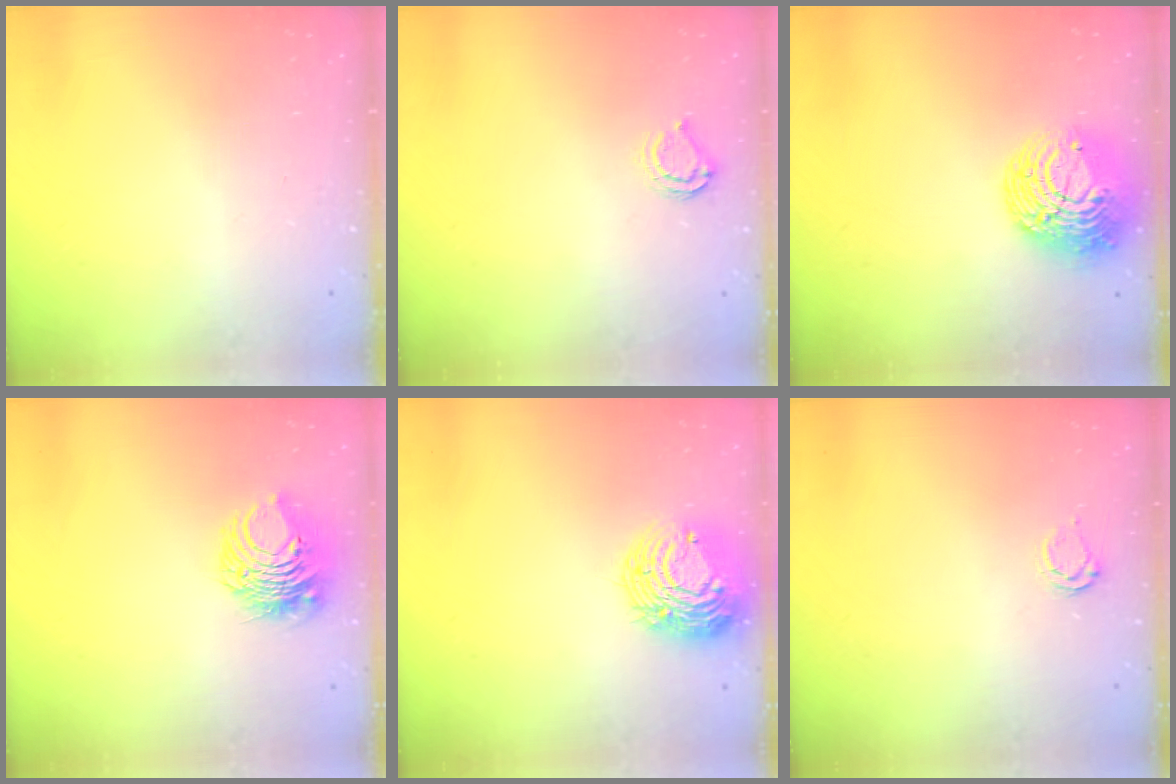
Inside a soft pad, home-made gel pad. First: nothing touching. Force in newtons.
{"total": 5.3, "press": 5.3, "slide": 0.7}
{"total": 13.9, "press": 13.8, "slide": 1.3}
{"total": 8.8, "press": 8.8, "slide": 0.8}
{"total": 13.8, "press": 13.7, "slide": 1.2}
{"total": 3.4, "press": 3.4, "slide": 0.4}